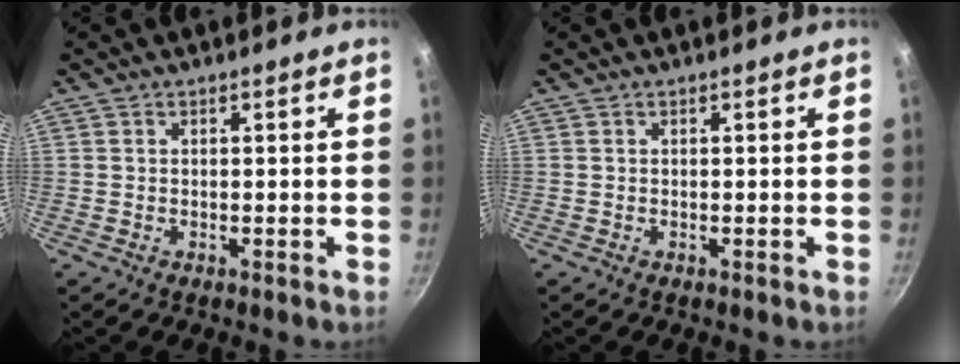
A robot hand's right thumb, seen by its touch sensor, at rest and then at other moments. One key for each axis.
{"total": 0.0}